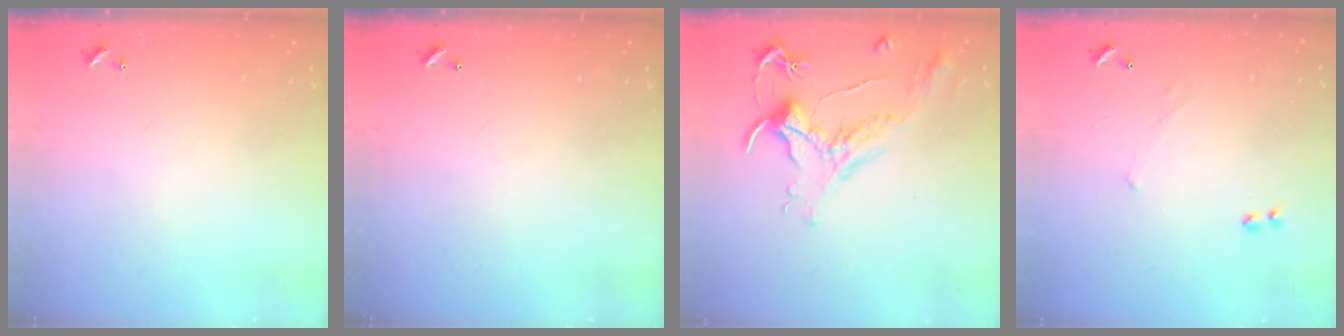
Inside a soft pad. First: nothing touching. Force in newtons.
{"total": 0.0}
{"total": 1.6, "press": 1.5, "slide": 0.7}
{"total": 1.7, "press": 1.7, "slide": 0.4}